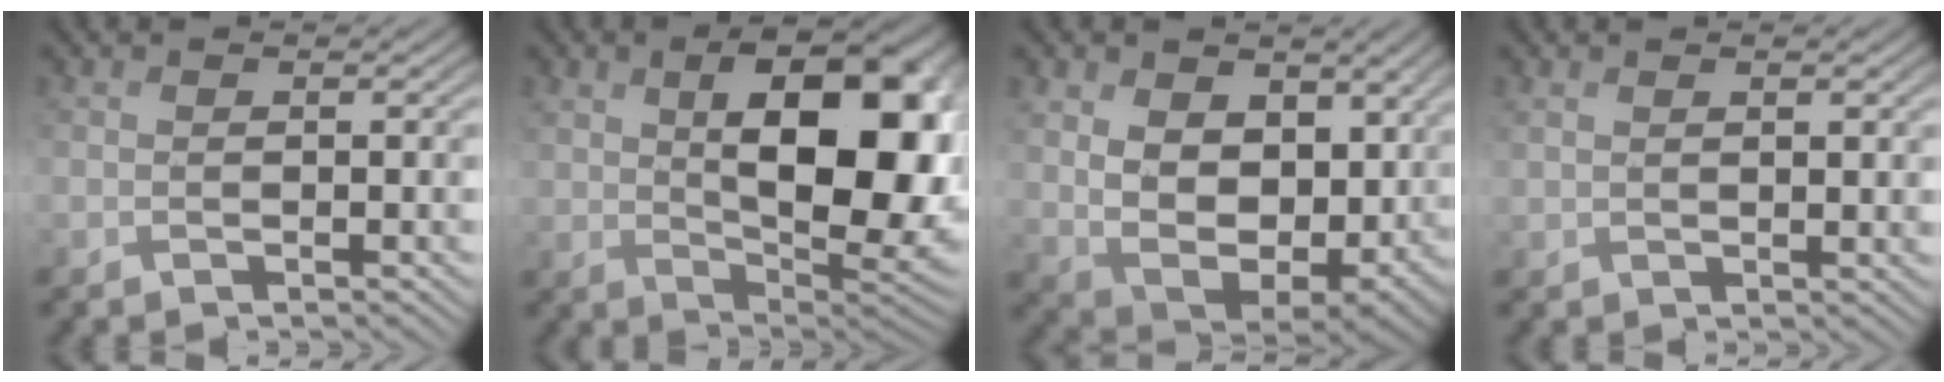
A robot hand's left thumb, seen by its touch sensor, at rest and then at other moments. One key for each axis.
{"total": 17.3, "fx": 3.0, "fy": 9.2, "fz": 14.3, "tx": -0.195, "ty": -0.004, "tz": 0.057}
{"total": 12.4, "fx": 3.2, "fy": 8.3, "fz": 8.7, "tx": -0.200, "ty": -0.015, "tz": 0.063}
{"total": 1.7, "fx": 1.1, "fy": 0.5, "fz": 1.3, "tx": -0.029, "ty": -0.003, "tz": 0.027}